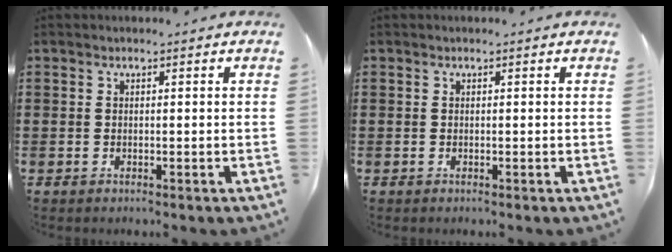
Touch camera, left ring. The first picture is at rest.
{"total": 0.0}